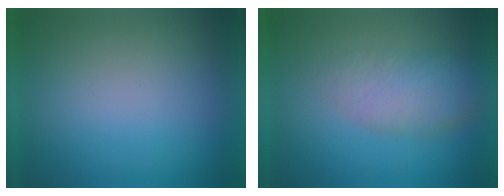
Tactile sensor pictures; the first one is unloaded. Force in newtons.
{"total": 4.4}